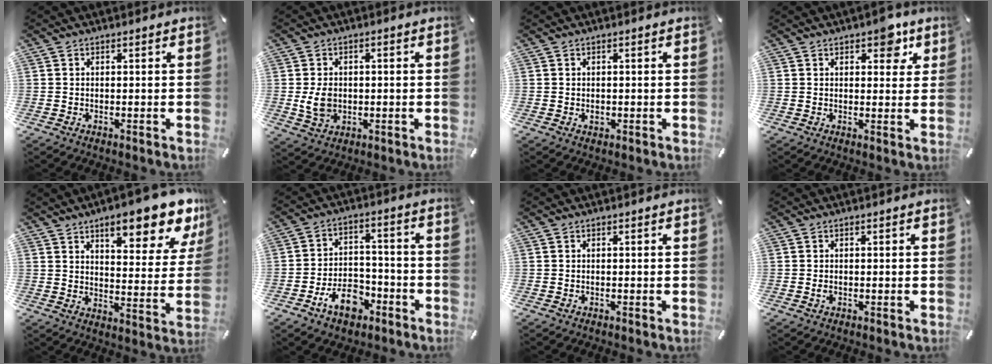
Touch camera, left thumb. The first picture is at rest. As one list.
[{"total": 6.2, "force": [-0.5, 4.7, 3.9], "torque": [-0.089, -0.003, -0.013]}, {"total": 1.0, "force": [-0.1, 0.9, 0.5], "torque": [-0.009, 0.003, -0.003]}, {"total": 5.8, "force": [3.4, 3.1, 3.5], "torque": [-0.030, -0.012, 0.052]}, {"total": 14.7, "force": [10.2, 5.2, 9.2], "torque": [-0.110, -0.071, 0.165]}, {"total": 10.8, "force": [-5.8, 6.9, 6.0], "torque": [-0.098, 0.039, -0.100]}, {"total": 0.0}, {"total": 0.8, "force": [-0.2, 0.5, 0.5], "torque": [-0.011, -0.001, -0.005]}]